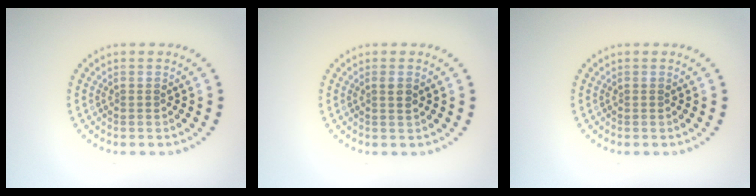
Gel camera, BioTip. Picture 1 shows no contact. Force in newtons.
{"total": 0.9, "press": 0.9, "slide": 0.3}
{"total": 0.0}